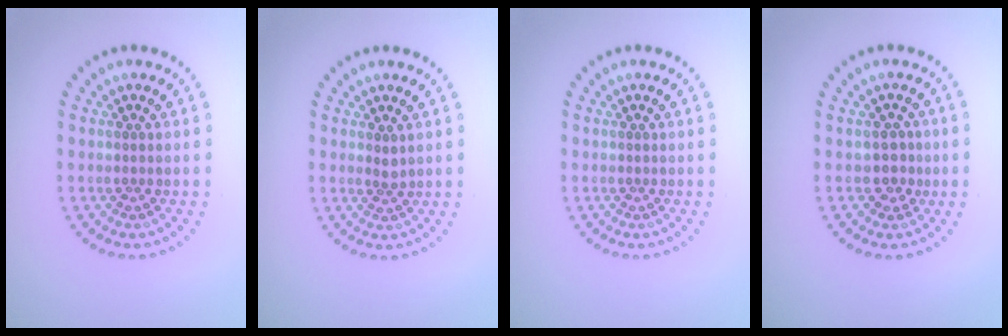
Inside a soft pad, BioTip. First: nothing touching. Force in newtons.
{"total": 1.0, "press": 0.7, "slide": 0.7}
{"total": 0.0}
{"total": 1.8, "press": 1.4, "slide": 1.2}